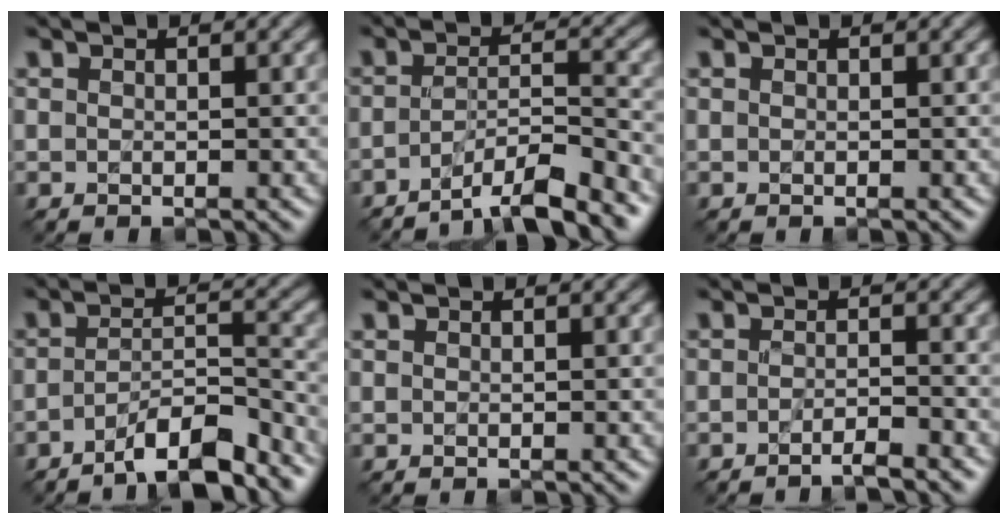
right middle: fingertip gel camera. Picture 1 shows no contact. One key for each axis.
{"total": 6.0, "fx": -4.4, "fy": 1.1, "fz": 4.0, "tx": -0.057, "ty": 0.005, "tz": -0.074}
{"total": 0.0}
{"total": 6.5, "fx": -4.7, "fy": 1.5, "fz": 4.2, "tx": -0.063, "ty": 0.005, "tz": -0.078}
{"total": 0.0}
{"total": 2.2, "fx": -1.6, "fy": 0.3, "fz": 1.4, "tx": -0.011, "ty": 0.001, "tz": -0.036}